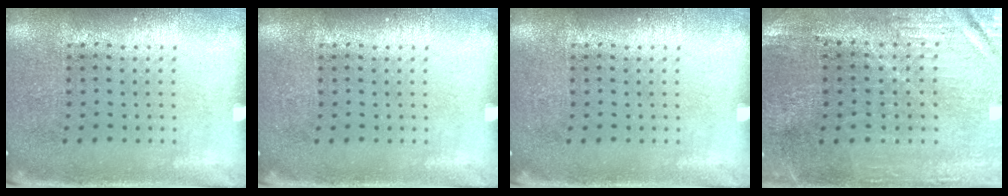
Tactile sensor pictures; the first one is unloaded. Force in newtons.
{"total": 0.0}
{"total": 0.0}
{"total": 0.9, "press": 0.8, "slide": 0.3}